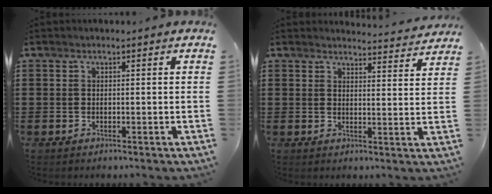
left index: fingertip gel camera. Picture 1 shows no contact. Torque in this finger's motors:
{"motor_torque": [1.96, -0.17, -0.15, -0.03]}